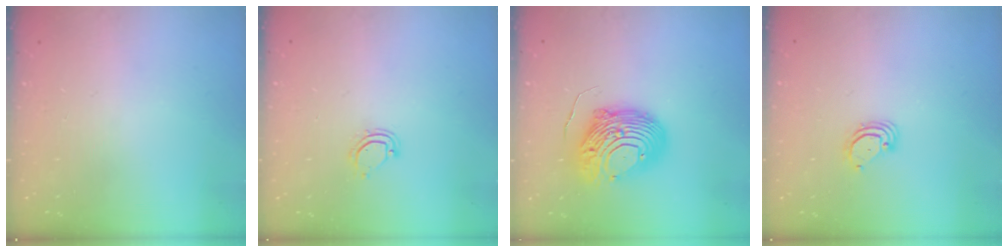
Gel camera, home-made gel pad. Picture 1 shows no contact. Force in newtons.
{"total": 4.3, "press": 4.3, "slide": 0.3}
{"total": 13.5, "press": 13.4, "slide": 1.4}
{"total": 3.7, "press": 3.7, "slide": 0.3}